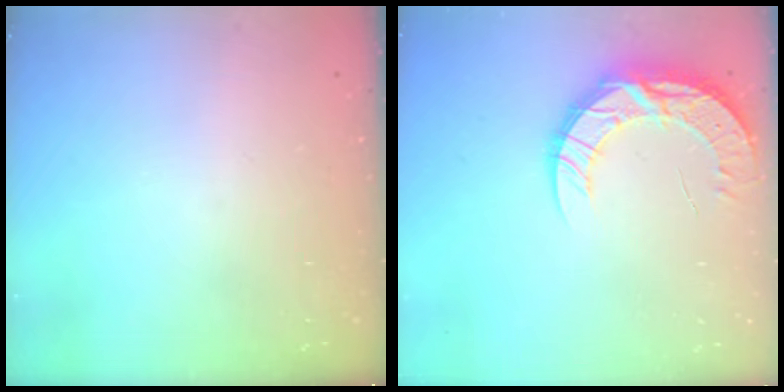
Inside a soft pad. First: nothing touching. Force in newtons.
{"total": 13.0, "press": 12.9, "slide": 1.0}